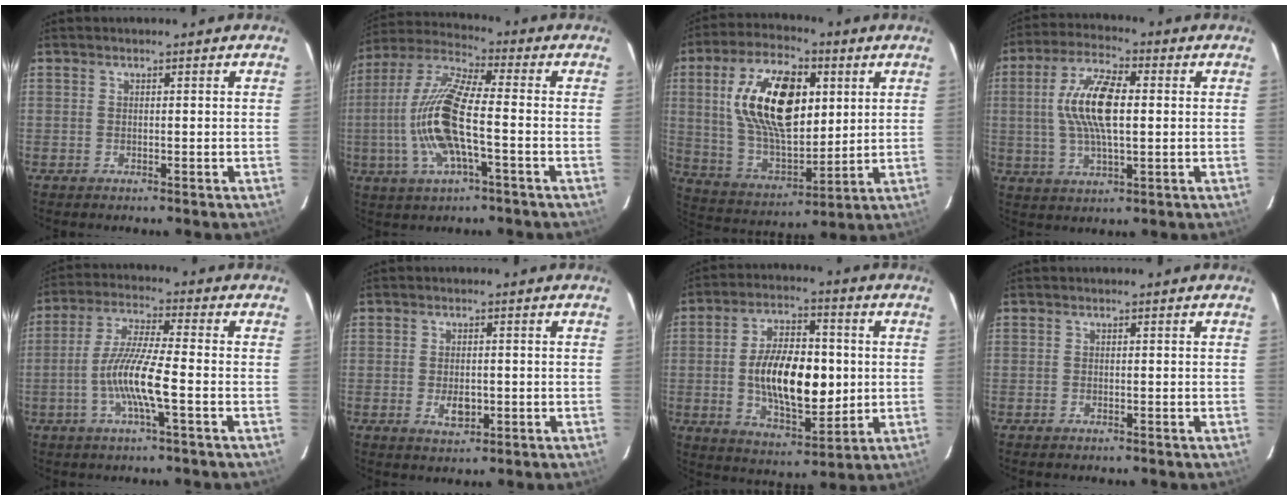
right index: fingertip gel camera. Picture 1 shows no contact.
{"total": 15.6, "force": [-3.0, 3.8, 14.8], "torque": [-0.304, -0.002, -0.063]}
{"total": 21.1, "force": [5.6, 10.9, 17.2], "torque": [-0.328, 0.019, 0.113]}
{"total": 12.2, "force": [1.2, 4.4, 11.4], "torque": [-0.225, 0.013, 0.019]}
{"total": 10.0, "force": [-3.1, 0.3, 9.6], "torque": [-0.197, 0.001, -0.060]}
{"total": 4.1, "force": [-1.0, 2.5, 3.2], "torque": [-0.056, -0.005, -0.012]}
{"total": 16.4, "force": [-0.4, 7.9, 14.4], "torque": [-0.253, 0.007, 0.003]}
{"total": 0.8, "force": [-0.6, 0.4, 0.3], "torque": [-0.007, 0.000, -0.012]}